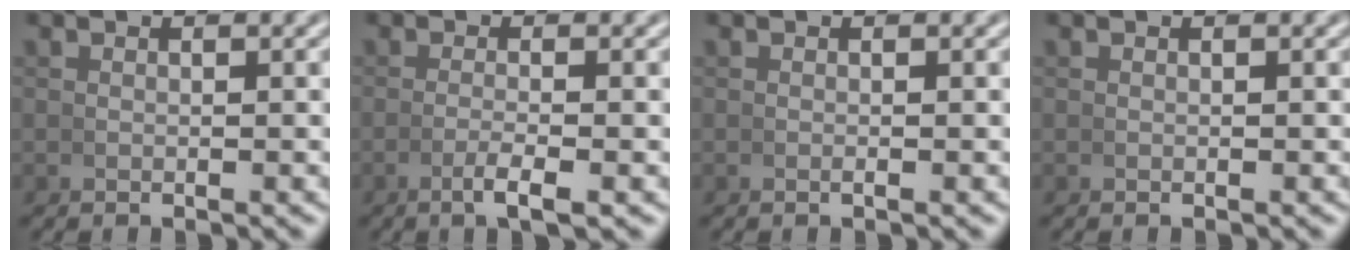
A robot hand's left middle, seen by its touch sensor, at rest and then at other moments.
{"total": 2.2, "force": [-1.2, 0.2, 1.8], "torque": [-0.045, -0.006, -0.021]}
{"total": 0.0}
{"total": 0.0}